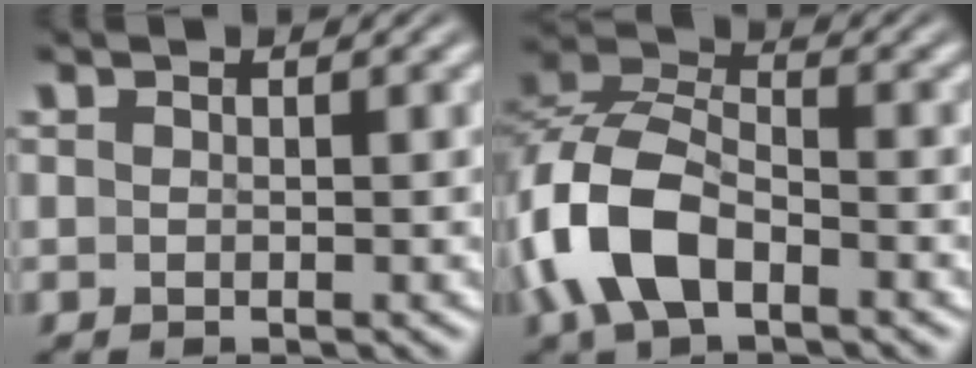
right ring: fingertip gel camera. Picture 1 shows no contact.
{"total": 8.0, "force": [-1.8, 5.7, 5.2], "torque": [-0.138, -0.022, -0.028]}